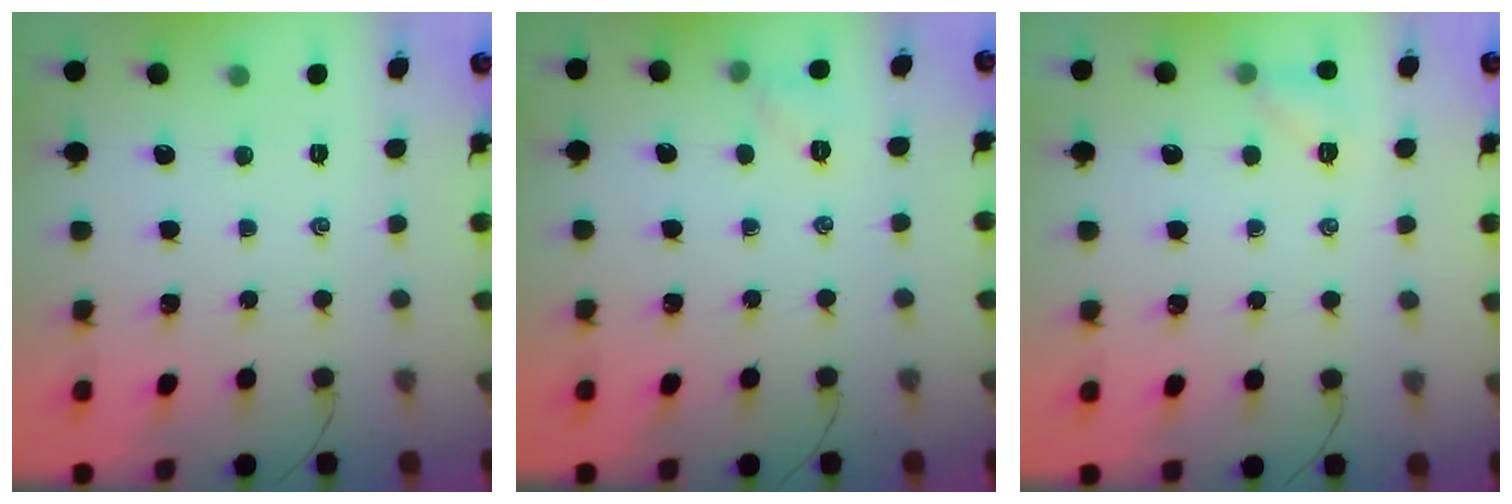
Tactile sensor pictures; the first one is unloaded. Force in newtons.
{"total": 5.3, "press": 5.1, "slide": 1.5}
{"total": 5.2, "press": 4.9, "slide": 1.5}